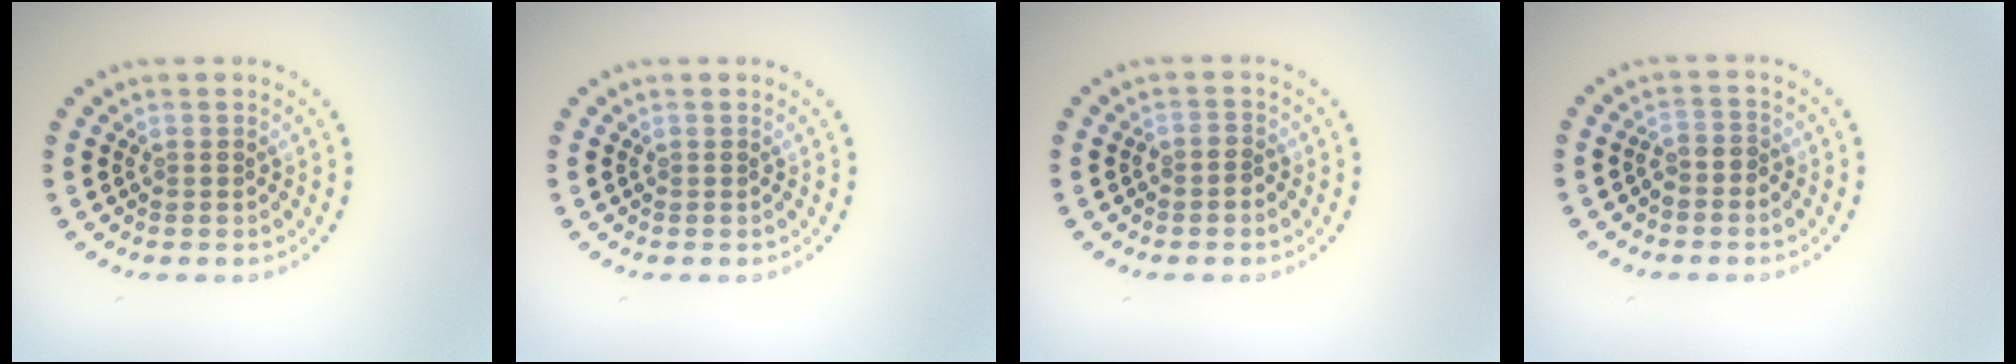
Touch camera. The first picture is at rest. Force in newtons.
{"total": 0.0}
{"total": 1.0, "press": 0.7, "slide": 0.6}
{"total": 1.1, "press": 0.8, "slide": 0.8}